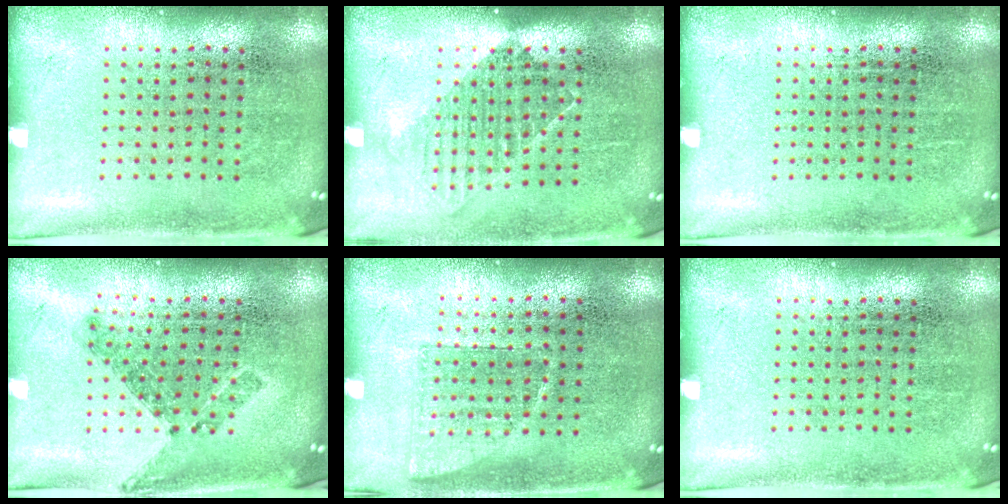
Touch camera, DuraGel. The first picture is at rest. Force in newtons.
{"total": 1.2, "press": 1.0, "slide": 0.7}
{"total": 0.0}
{"total": 0.6, "press": 0.5, "slide": 0.3}
{"total": 0.7, "press": 0.7, "slide": 0.2}
{"total": 0.0}